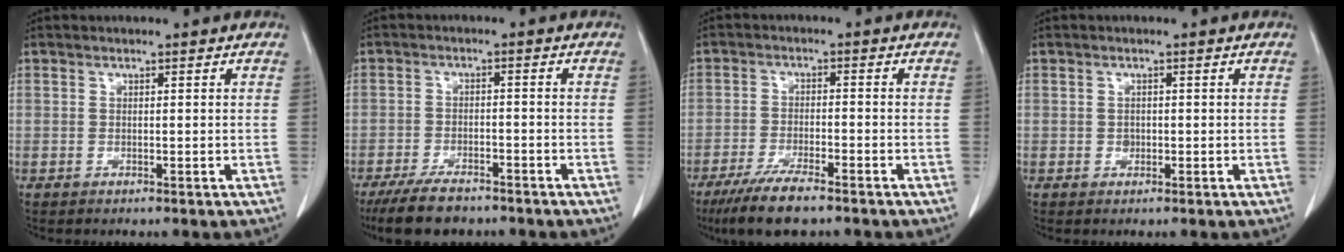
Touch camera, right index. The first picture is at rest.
{"total": 7.8, "force": [-6.4, 2.3, 3.8], "torque": [-0.067, -0.014, -0.109]}
{"total": 8.5, "force": [-6.4, 1.0, 5.5], "torque": [-0.099, -0.021, -0.108]}
{"total": 0.9, "force": [-0.1, 0.8, 0.4], "torque": [-0.005, 0.002, -0.001]}